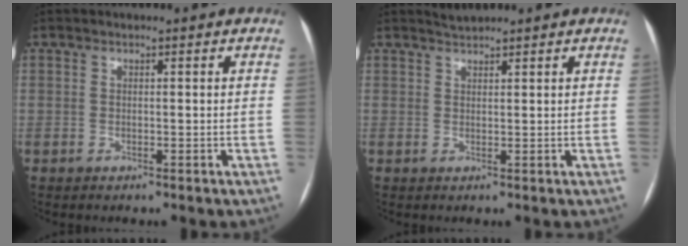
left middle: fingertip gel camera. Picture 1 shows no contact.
{"total": 1.4, "force": [1.4, 0.0, 0.1], "torque": [-0.006, 0.006, 0.029]}